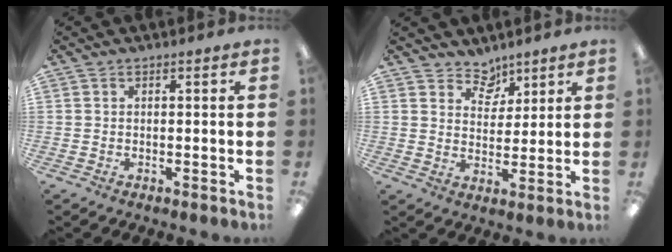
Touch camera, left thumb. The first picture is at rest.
{"total": 6.3, "force": [5.0, 3.8, 0.5], "torque": [-0.003, -0.036, 0.091]}